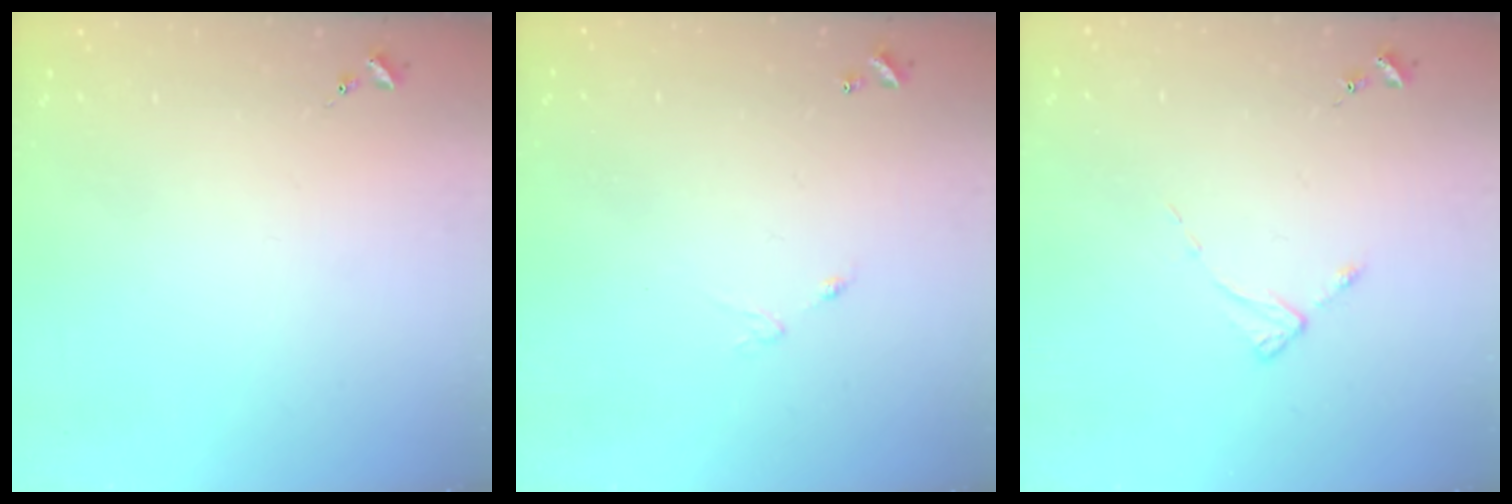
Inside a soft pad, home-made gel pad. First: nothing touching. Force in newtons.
{"total": 4.8, "press": 4.8, "slide": 0.3}
{"total": 2.2, "press": 2.2, "slide": 0.4}